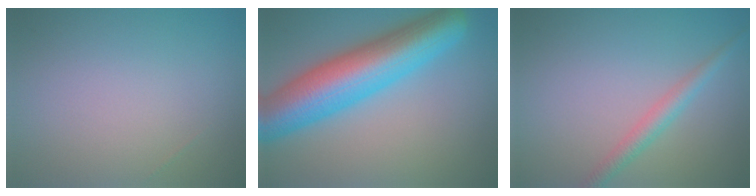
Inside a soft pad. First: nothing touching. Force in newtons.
{"total": 10.3, "press": 10.3, "slide": 0.4}
{"total": 2.2, "press": 2.2, "slide": 0.1}